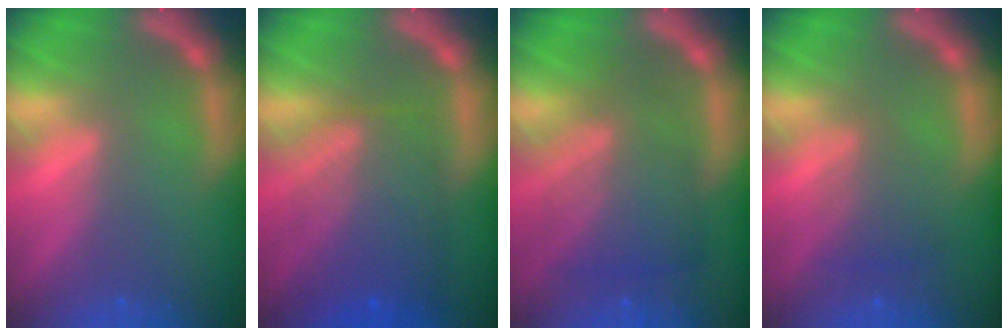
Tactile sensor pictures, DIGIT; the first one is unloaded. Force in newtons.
{"total": 7.5}
{"total": 7.1}
{"total": 2.5}